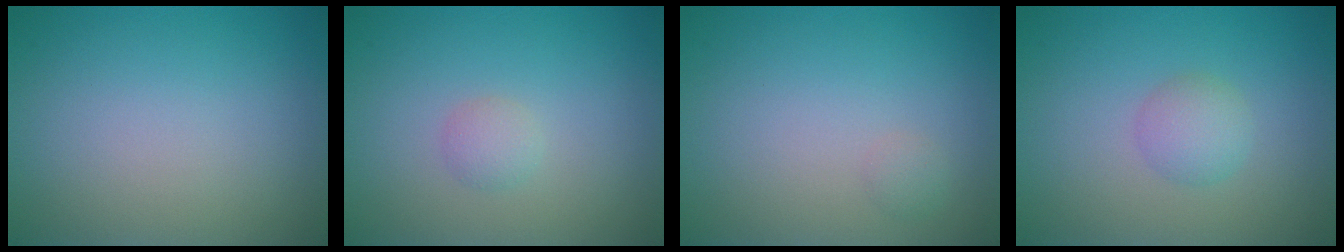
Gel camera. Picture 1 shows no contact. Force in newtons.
{"total": 1.1, "press": 1.1, "slide": 0.1}
{"total": 0.7, "press": 0.7, "slide": 0.0}
{"total": 1.9, "press": 1.9, "slide": 0.0}